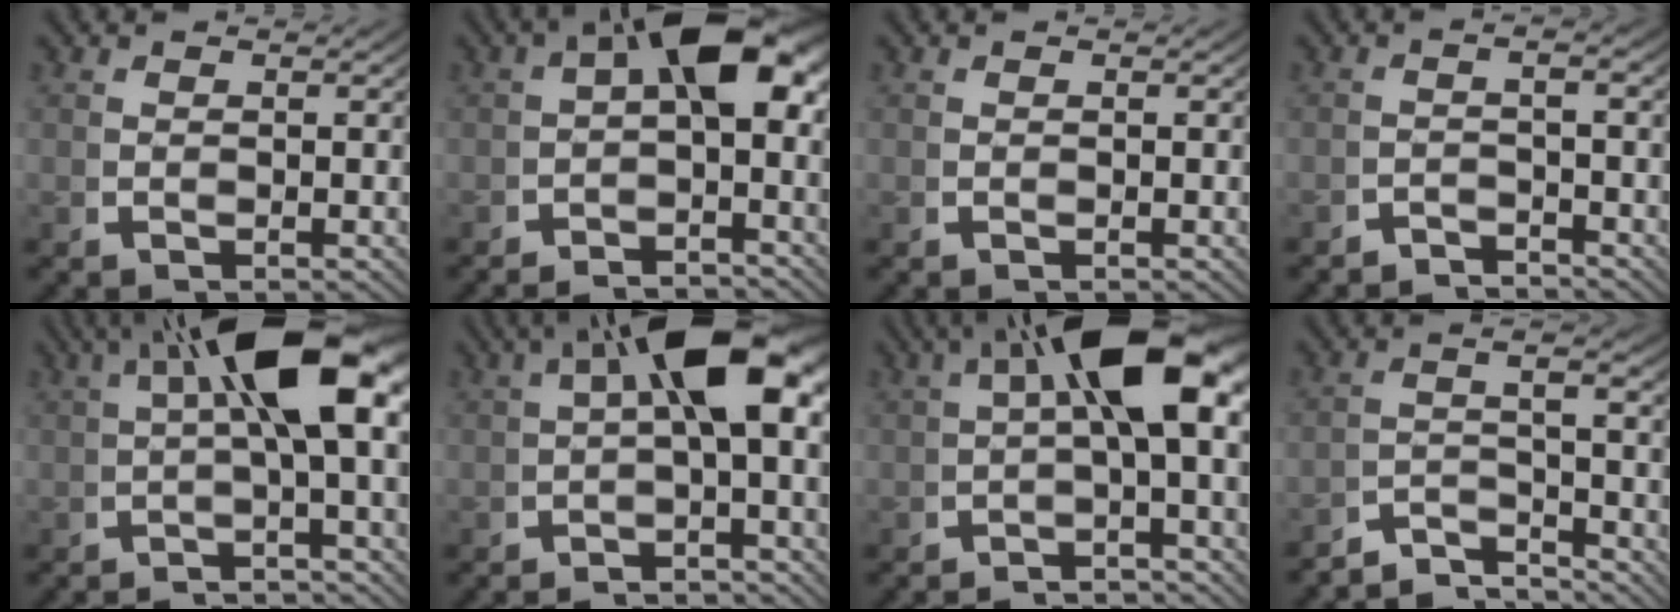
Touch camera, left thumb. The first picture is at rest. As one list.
[{"total": 7.8, "force": [-0.7, 3.9, 6.7], "torque": [-0.082, -0.002, -0.016]}, {"total": 0.0}, {"total": 2.6, "force": [-2.5, 0.3, 0.6], "torque": [-0.006, -0.008, -0.043]}, {"total": 11.3, "force": [0.7, 4.3, 10.4], "torque": [-0.151, 0.010, 0.006]}, {"total": 9.3, "force": [0.2, 3.8, 8.5], "torque": [-0.123, 0.002, 0.001]}, {"total": 10.3, "force": [0.2, 4.2, 9.4], "torque": [-0.135, 0.004, 0.000]}, {"total": 4.6, "force": [-3.9, 1.4, 2.1], "torque": [-0.031, -0.013, -0.068]}]